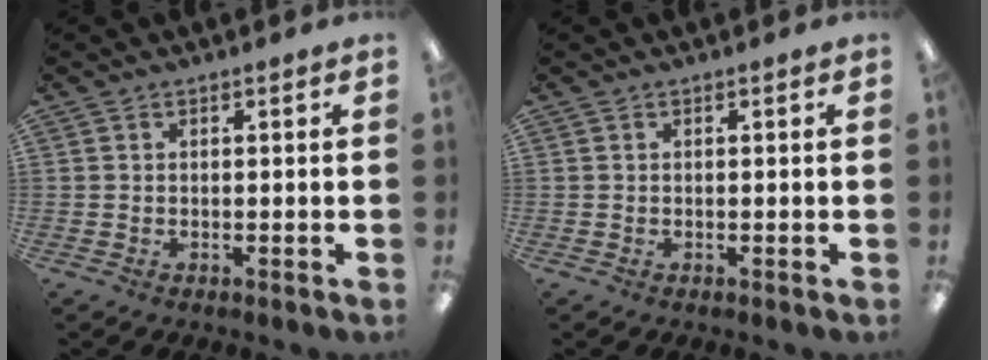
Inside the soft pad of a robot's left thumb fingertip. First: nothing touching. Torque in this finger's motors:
{"motor_torque": [0.00, 0.00, 0.00, 0.00, 0.01]}